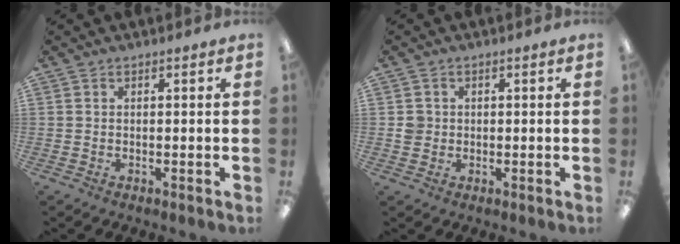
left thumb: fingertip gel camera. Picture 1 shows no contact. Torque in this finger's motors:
{"motor_torque": [-0.01, 0.01, 0.18, -0.25, 0.00]}